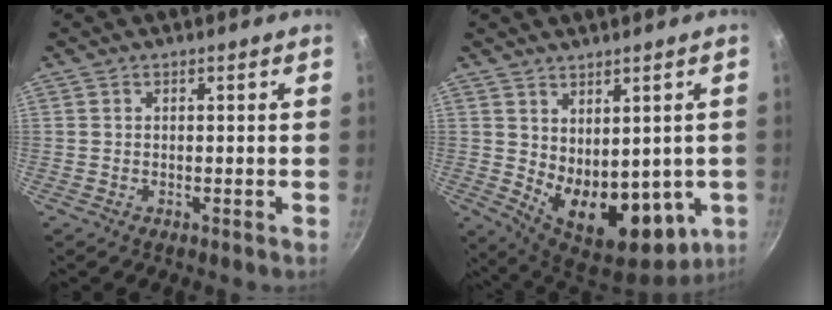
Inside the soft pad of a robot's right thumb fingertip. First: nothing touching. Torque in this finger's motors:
{"motor_torque": [-0.17, 1.31, 0.98, -0.05, 0.09]}